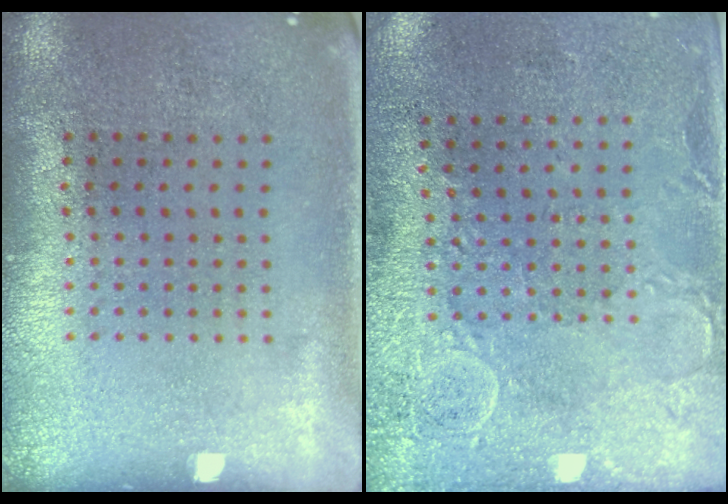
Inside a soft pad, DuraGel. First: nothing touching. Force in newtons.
{"total": 2.9, "press": 2.4, "slide": 1.6}